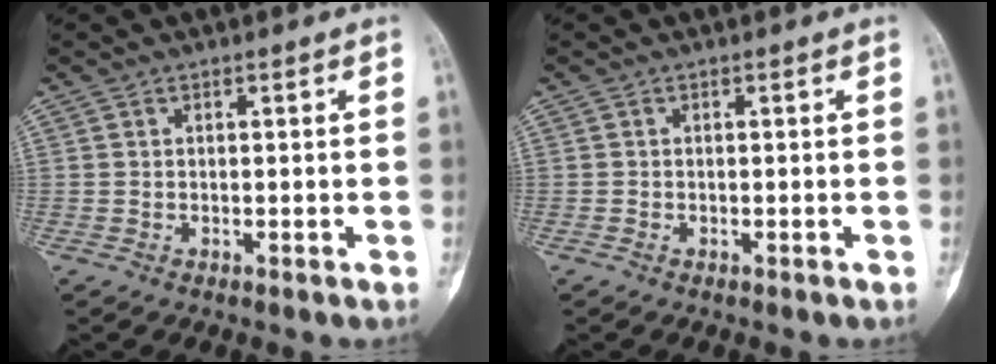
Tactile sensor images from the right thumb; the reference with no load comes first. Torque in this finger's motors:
{"motor_torque": [-0.01, -0.24, 0.11, 0.01, -0.01]}